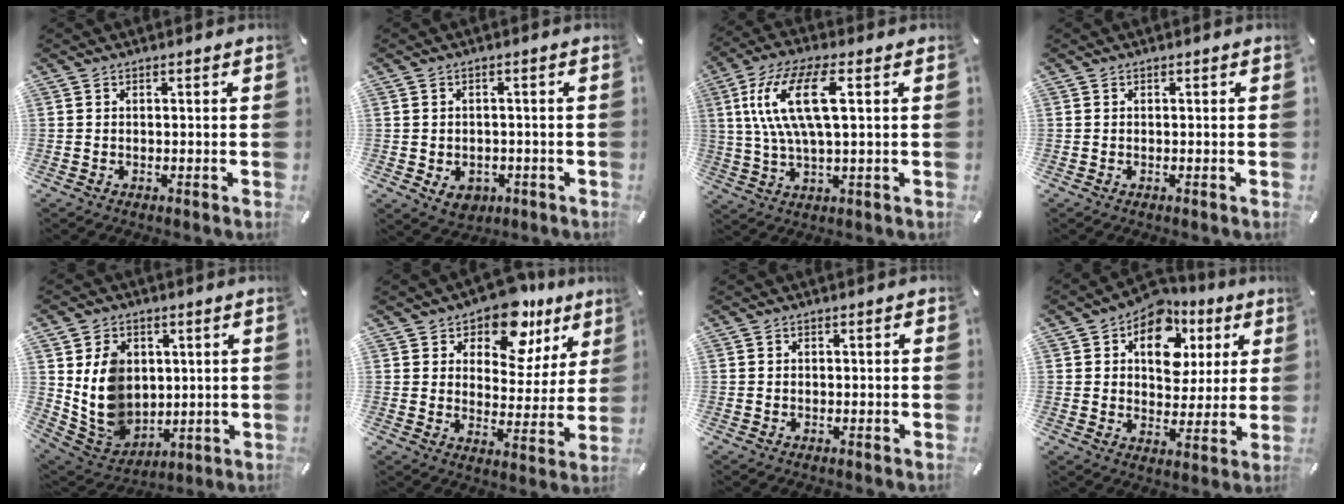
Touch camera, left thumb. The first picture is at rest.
{"total": 4.6, "force": [-1.3, 3.9, 2.0], "torque": [-0.020, 0.002, -0.023]}
{"total": 14.7, "force": [3.9, 5.1, 13.2], "torque": [-0.281, 0.002, 0.062]}
{"total": 0.0}
{"total": 10.8, "force": [2.6, 9.6, 4.1], "torque": [-0.104, -0.015, 0.058]}
{"total": 12.4, "force": [9.0, 6.7, 5.3], "torque": [-0.080, -0.060, 0.159]}
{"total": 0.7, "force": [-0.2, 0.5, 0.4], "torque": [-0.008, 0.002, -0.004]}
{"total": 13.5, "force": [5.6, 9.7, 7.5], "torque": [-0.109, -0.019, 0.099]}